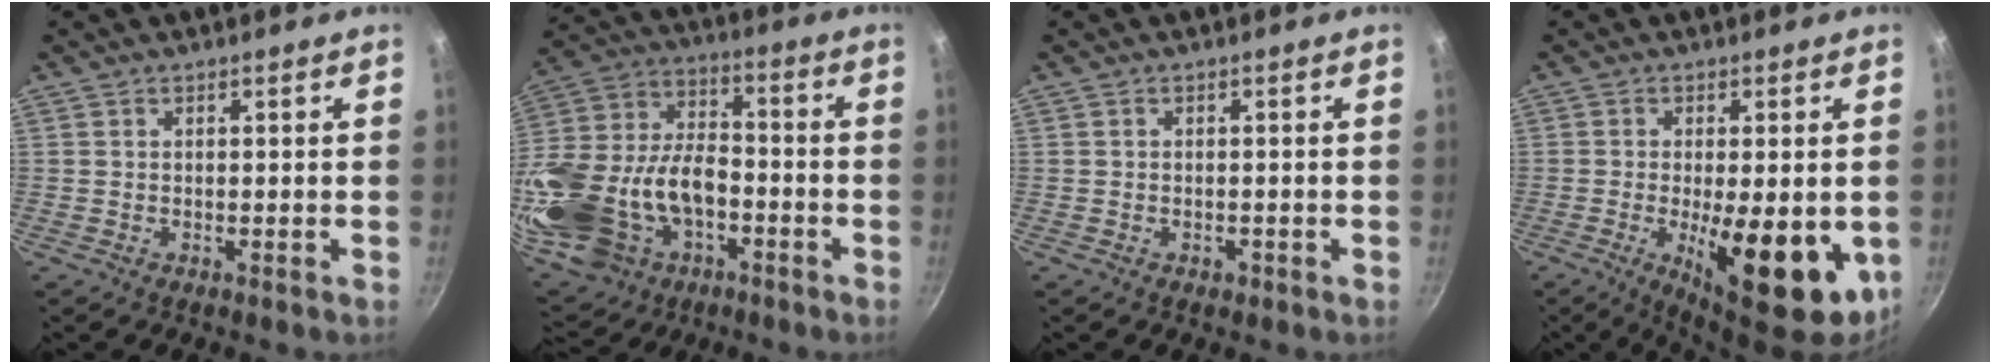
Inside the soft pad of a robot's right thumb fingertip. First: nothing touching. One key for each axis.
{"total": 30.7, "fx": -8.6, "fy": 20.6, "fz": 21.1, "tx": -0.536, "ty": 0.021, "tz": -0.146}
{"total": 1.0, "fx": -0.5, "fy": 0.7, "fz": 0.4, "tx": -0.003, "ty": 0.002, "tz": -0.008}
{"total": 18.4, "fx": -4.5, "fy": 7.0, "fz": 16.5, "tx": -0.202, "ty": -0.025, "tz": -0.043}